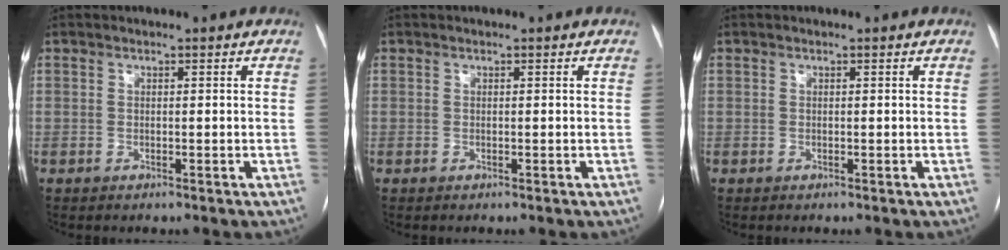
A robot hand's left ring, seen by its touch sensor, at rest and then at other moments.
{"total": 0.0}
{"total": 0.0}